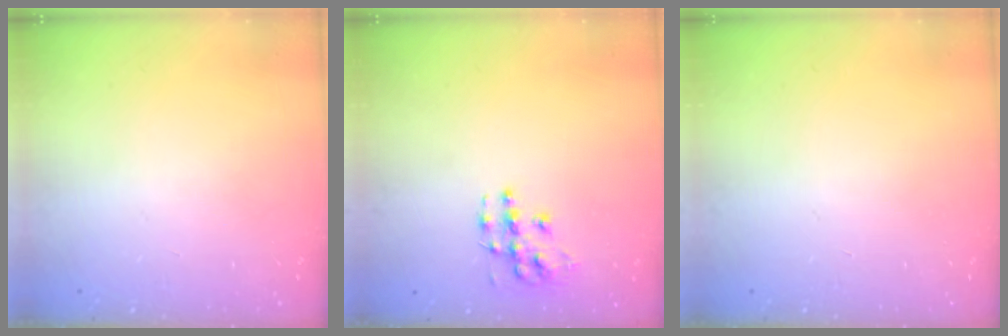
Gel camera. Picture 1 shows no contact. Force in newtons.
{"total": 8.8, "press": 8.8, "slide": 0.7}
{"total": 0.0}